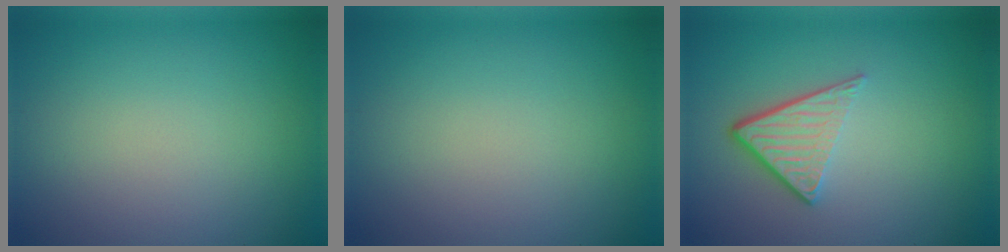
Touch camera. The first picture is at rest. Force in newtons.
{"total": 0.0}
{"total": 3.9, "press": 2.7, "slide": 2.9}